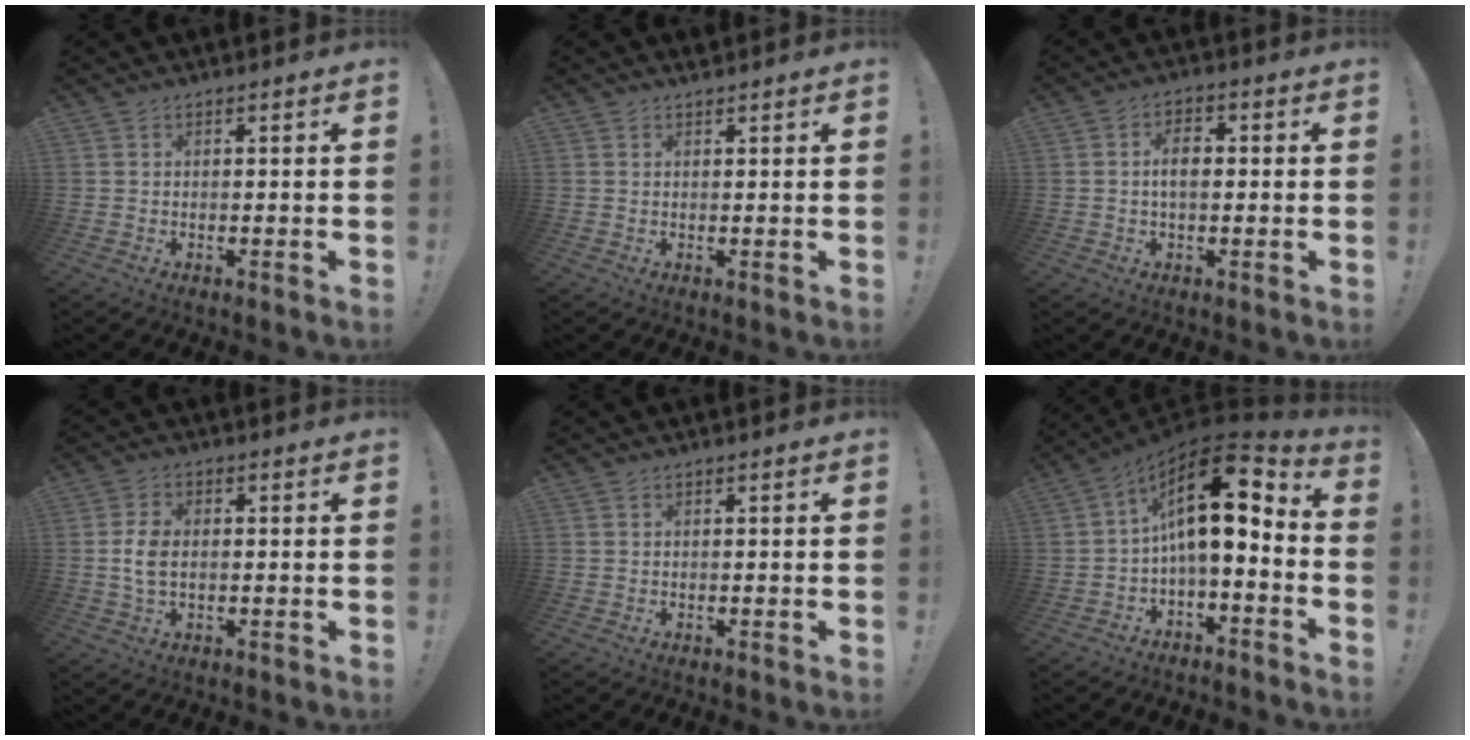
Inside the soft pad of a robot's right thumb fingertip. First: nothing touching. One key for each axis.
{"total": 1.0, "fx": 1.0, "fy": 0.1, "fz": -0.1, "tx": 0.009, "ty": -0.003, "tz": 0.017}
{"total": 5.6, "fx": 0.1, "fy": 3.1, "fz": 4.7, "tx": -0.066, "ty": 0.007, "tz": -0.002}
{"total": 5.9, "fx": -0.2, "fy": 3.5, "fz": 4.7, "tx": -0.086, "ty": -0.001, "tz": -0.008}
{"total": 0.0}
{"total": 17.1, "fx": 4.2, "fy": 6.9, "fz": 15.1, "tx": -0.264, "ty": -0.022, "tz": 0.067}